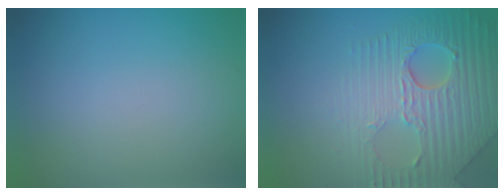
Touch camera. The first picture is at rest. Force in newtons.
{"total": 6.2, "press": 5.2, "slide": 3.3}